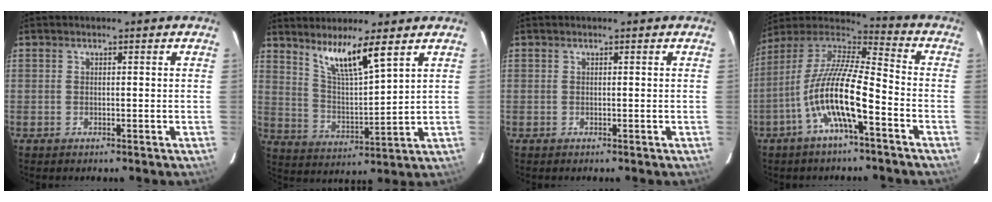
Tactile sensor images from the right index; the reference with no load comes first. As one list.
[{"total": 9.9, "force": [6.8, 0.8, 7.2], "torque": [-0.127, -0.003, 0.136]}, {"total": 0.0}, {"total": 15.2, "force": [-6.1, 3.1, 13.6], "torque": [-0.255, -0.006, -0.123]}]